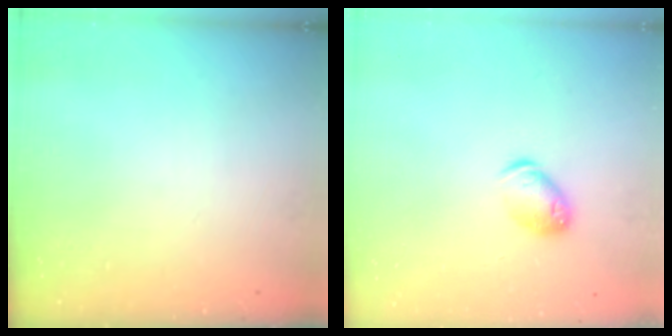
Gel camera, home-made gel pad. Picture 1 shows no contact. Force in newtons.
{"total": 9.0, "press": 8.9, "slide": 1.5}